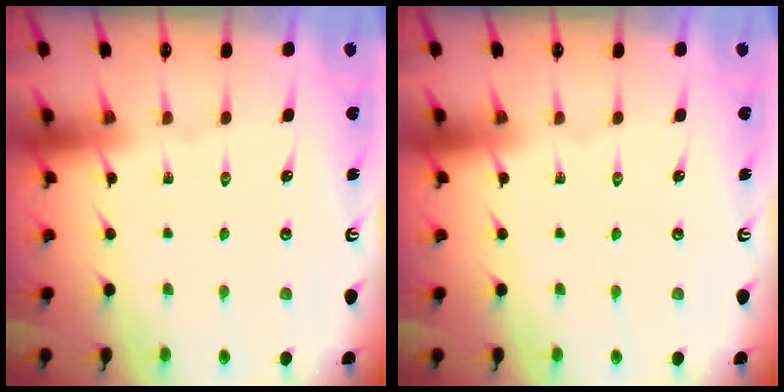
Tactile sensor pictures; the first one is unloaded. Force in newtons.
{"total": 0.0}